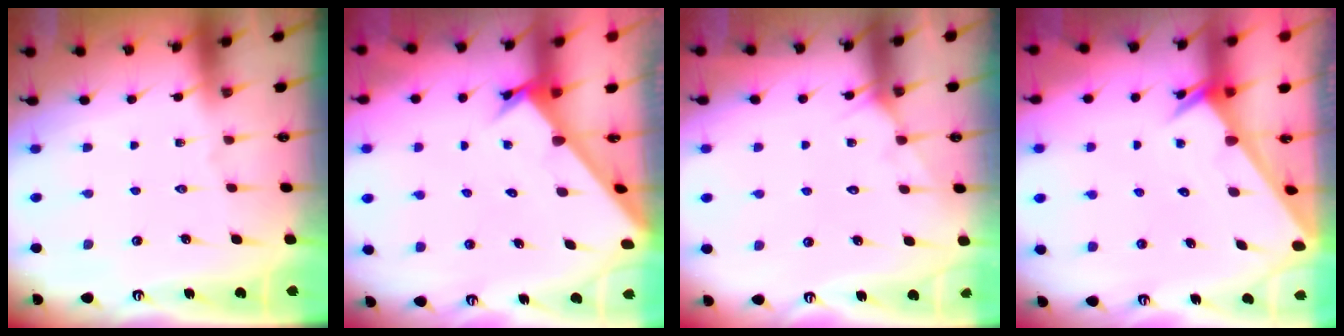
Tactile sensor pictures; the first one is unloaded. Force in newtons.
{"total": 2.7, "press": 2.7, "slide": 0.3}
{"total": 4.1, "press": 4.0, "slide": 0.3}
{"total": 2.3, "press": 2.3, "slide": 0.1}